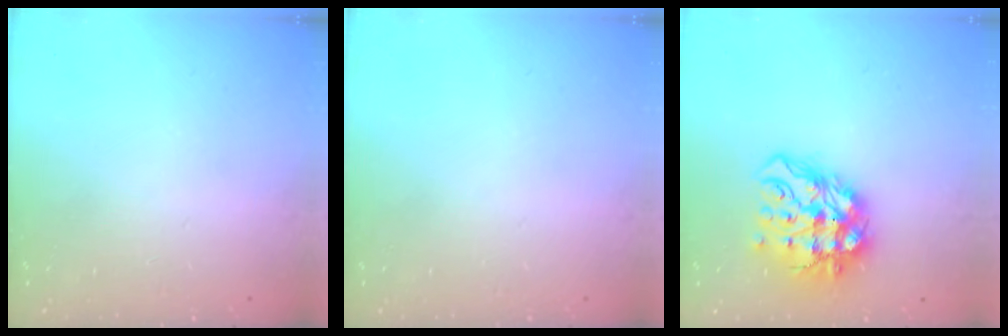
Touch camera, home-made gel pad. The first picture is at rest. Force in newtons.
{"total": 0.0}
{"total": 15.5, "press": 15.4, "slide": 1.7}